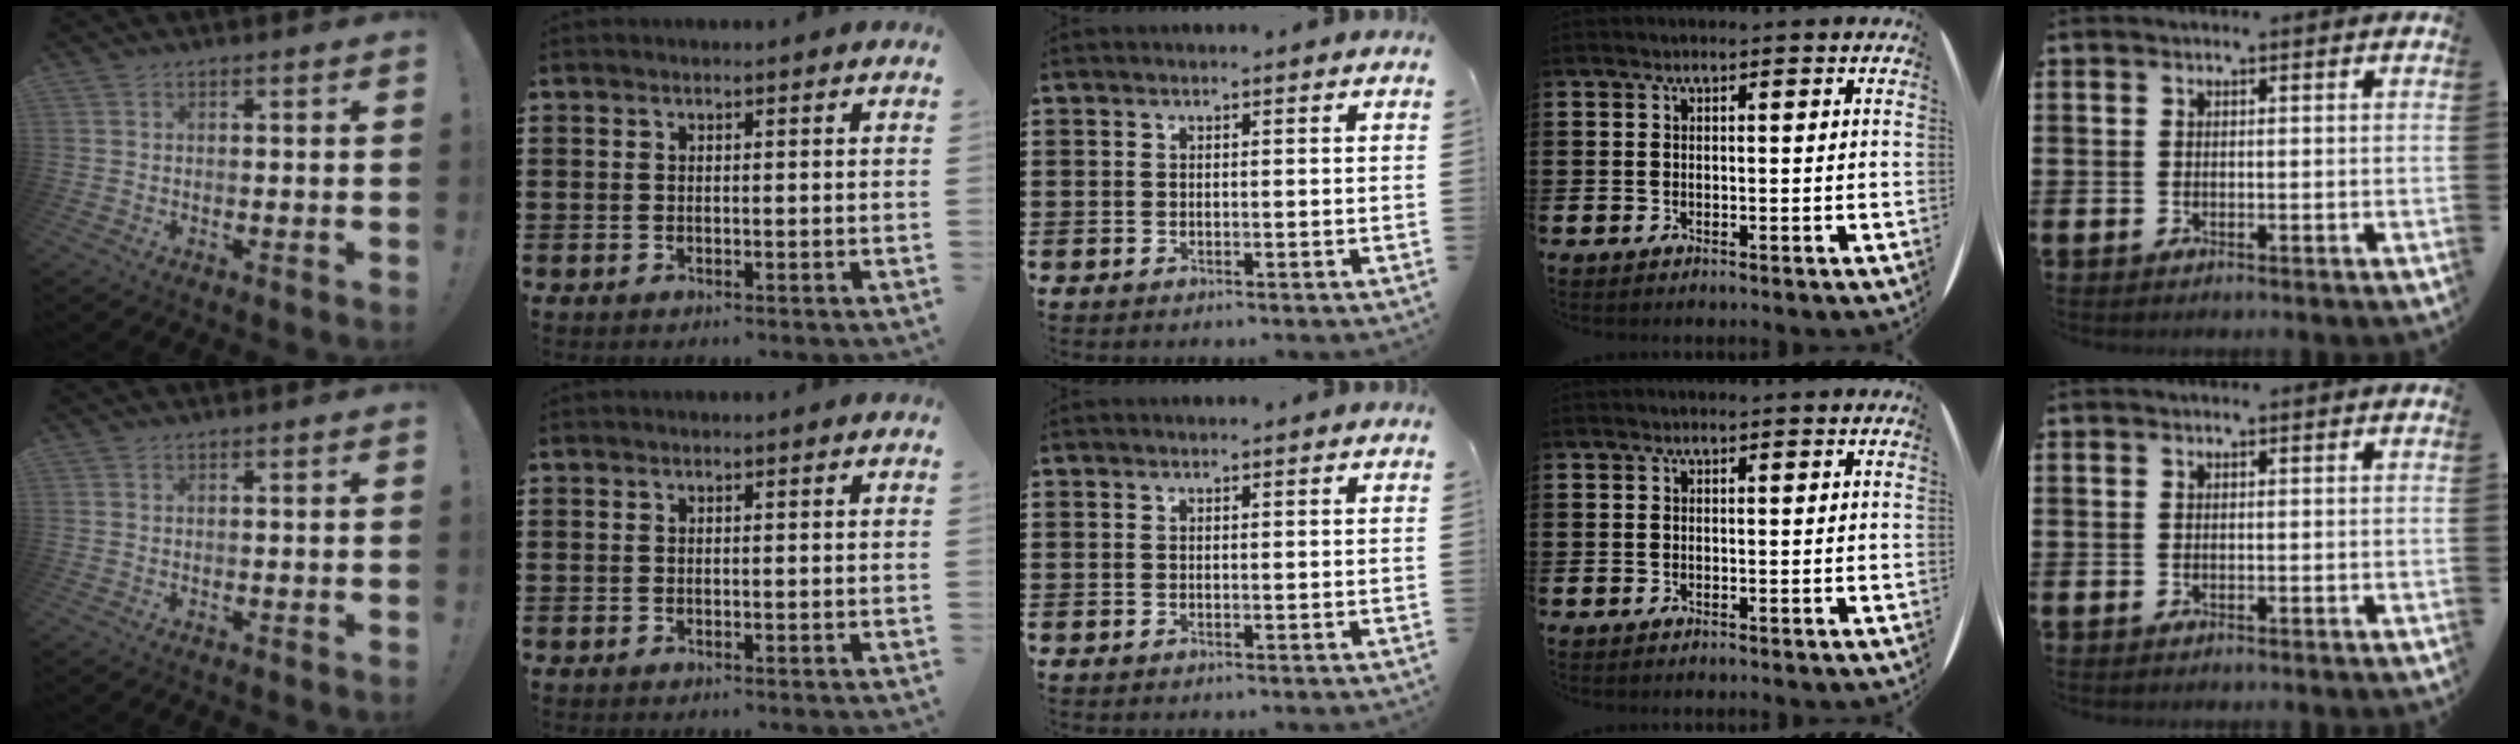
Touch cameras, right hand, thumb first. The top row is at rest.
{}